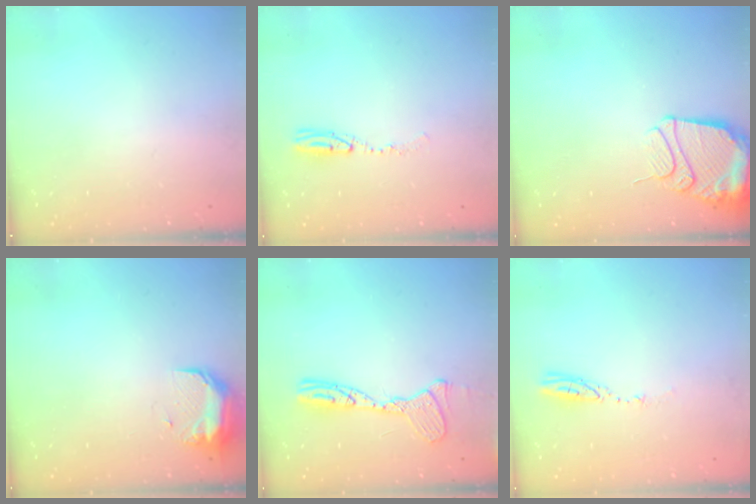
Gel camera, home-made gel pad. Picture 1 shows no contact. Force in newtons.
{"total": 4.7, "press": 4.4, "slide": 1.8}
{"total": 13.4, "press": 13.3, "slide": 1.6}
{"total": 8.7, "press": 8.6, "slide": 1.3}
{"total": 13.7, "press": 13.6, "slide": 1.2}
{"total": 3.5, "press": 3.4, "slide": 0.4}